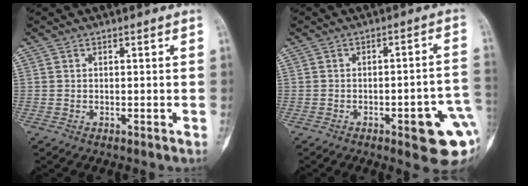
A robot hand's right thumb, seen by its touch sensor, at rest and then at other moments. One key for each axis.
{"total": 12.9, "fx": -4.2, "fy": 3.7, "fz": 11.6, "tx": -0.114, "ty": 0.025, "tz": -0.040}